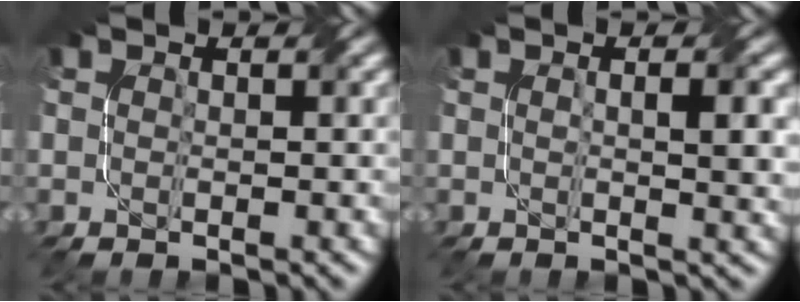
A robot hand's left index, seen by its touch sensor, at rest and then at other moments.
{"total": 2.8, "force": [0.5, 0.6, 2.7], "torque": [-0.042, 0.001, 0.008]}